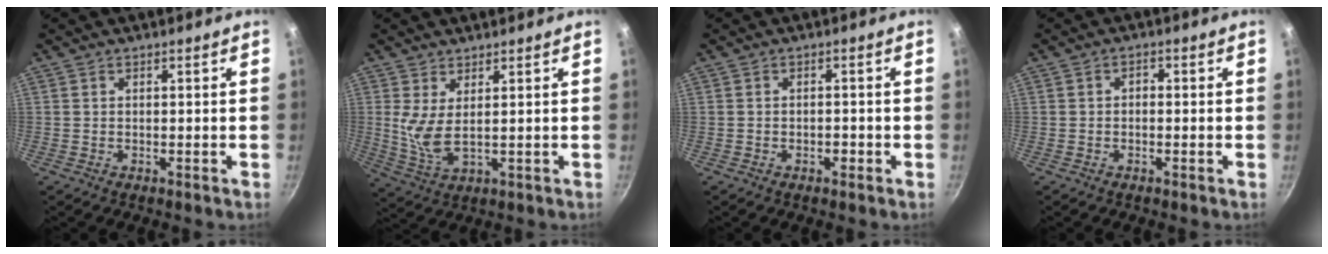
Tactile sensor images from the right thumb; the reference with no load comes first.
{"total": 5.7, "force": [1.9, 2.0, 5.0], "torque": [-0.103, -0.025, 0.043]}
{"total": 1.5, "force": [-0.7, 1.0, 0.9], "torque": [-0.012, 0.007, -0.010]}
{"total": 1.3, "force": [-0.4, 0.9, 0.8], "torque": [-0.015, 0.008, -0.007]}